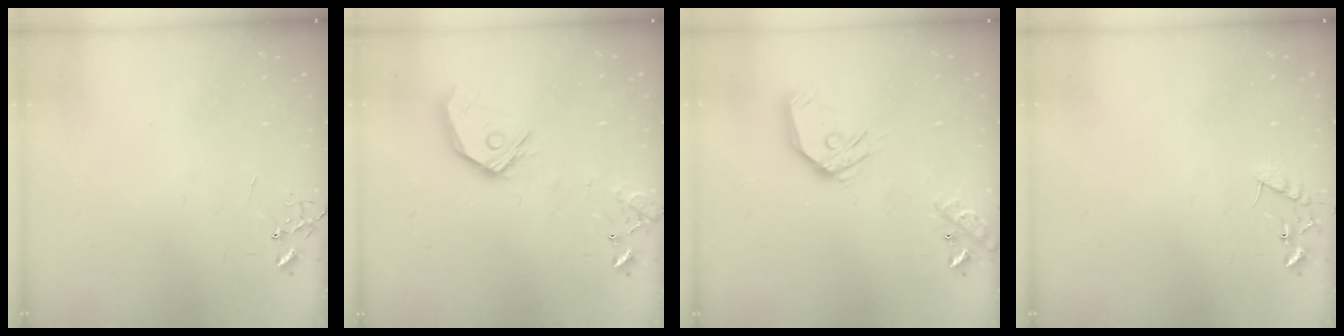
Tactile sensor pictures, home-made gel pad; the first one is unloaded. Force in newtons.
{"total": 14.2, "press": 14.1, "slide": 2.1}
{"total": 16.2, "press": 16.0, "slide": 2.5}
{"total": 8.8, "press": 8.8, "slide": 0.4}